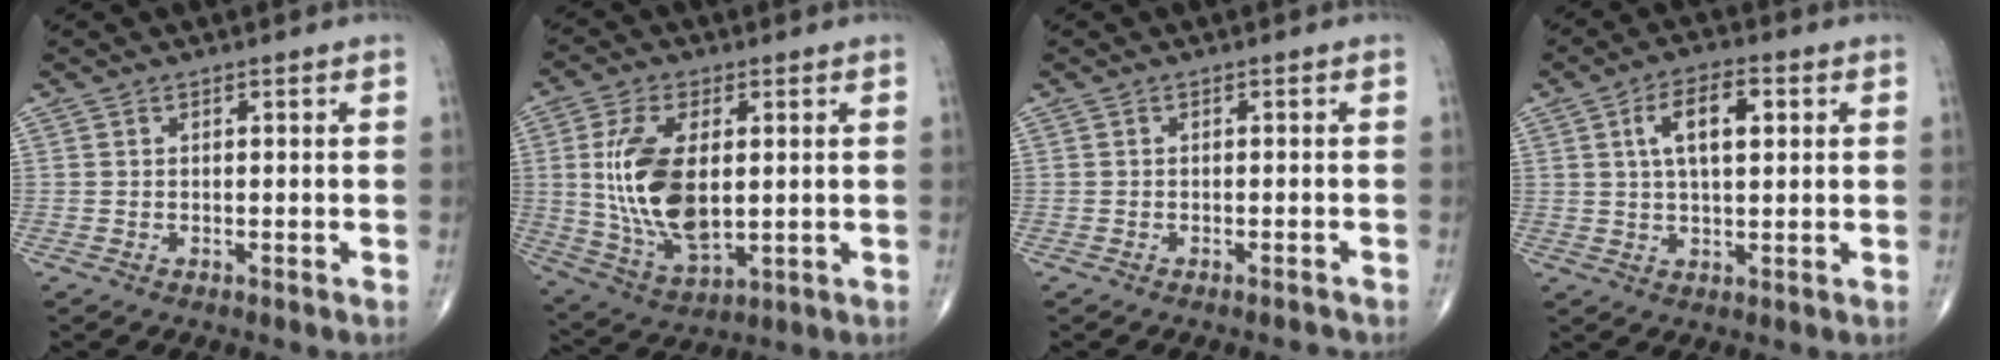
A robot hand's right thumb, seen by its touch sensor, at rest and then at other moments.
{"total": 15.7, "force": [1.5, 8.1, 13.4], "torque": [-0.262, -0.015, 0.040]}
{"total": 1.1, "force": [-1.0, 0.0, 0.4], "torque": [-0.012, 0.008, -0.013]}
{"total": 8.6, "force": [2.3, 4.0, 7.3], "torque": [-0.118, 0.008, 0.037]}